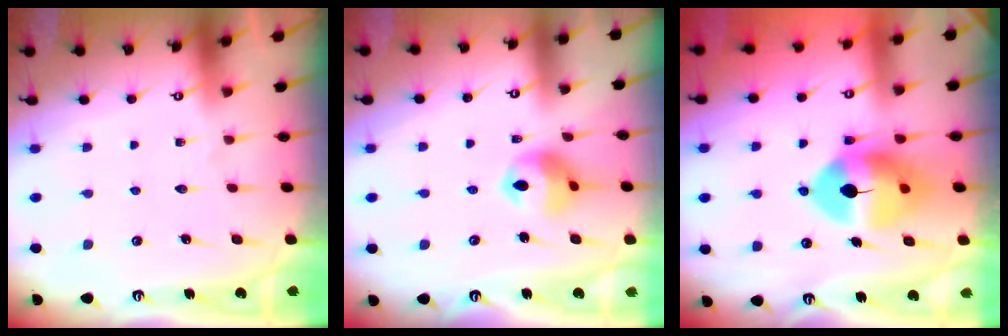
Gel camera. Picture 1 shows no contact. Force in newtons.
{"total": 10.5, "press": 10.4, "slide": 1.7}
{"total": 13.1, "press": 13.0, "slide": 2.0}